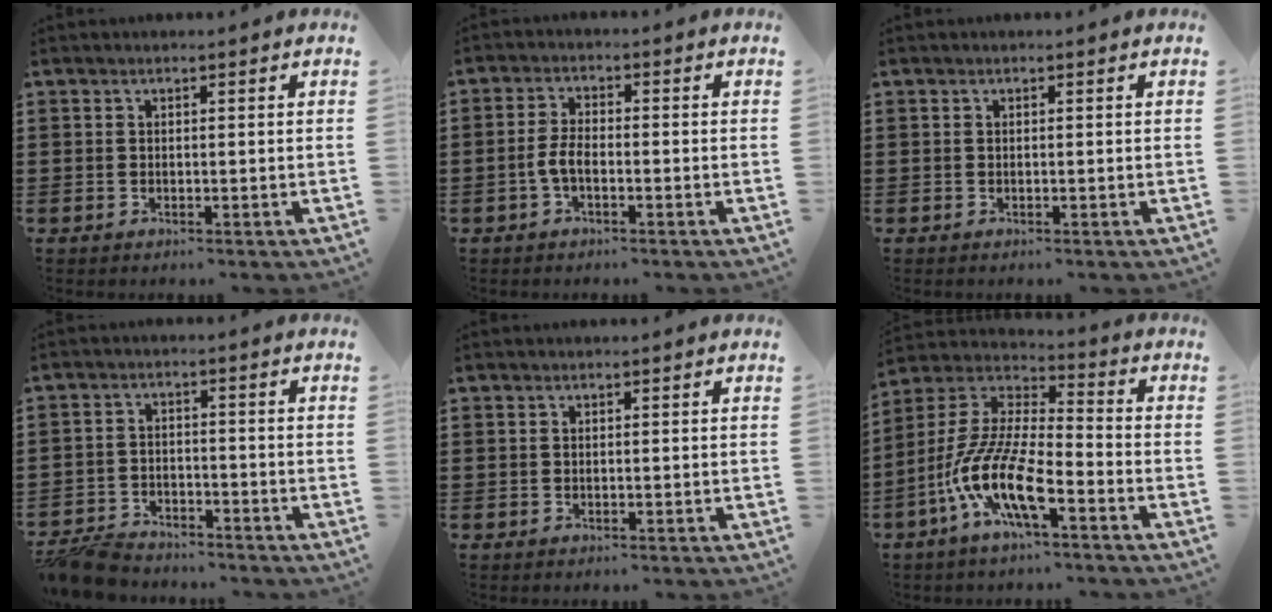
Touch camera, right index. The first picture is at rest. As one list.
[{"total": 3.4, "force": [-1.4, 1.3, 2.9], "torque": [-0.074, -0.006, -0.031]}, {"total": 0.0}, {"total": 5.9, "force": [-5.7, 1.2, 1.1], "torque": [-0.040, 0.006, -0.116]}, {"total": 0.0}, {"total": 11.4, "force": [-6.6, 2.7, 8.9], "torque": [-0.224, -0.026, -0.135]}]